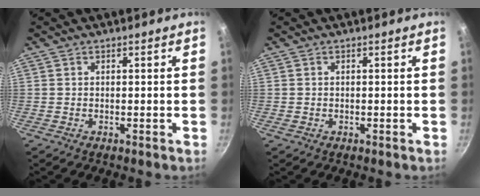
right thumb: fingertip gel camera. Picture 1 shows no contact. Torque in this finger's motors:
{"motor_torque": [0.27, 0.01, -0.18, 0.06, -0.02]}